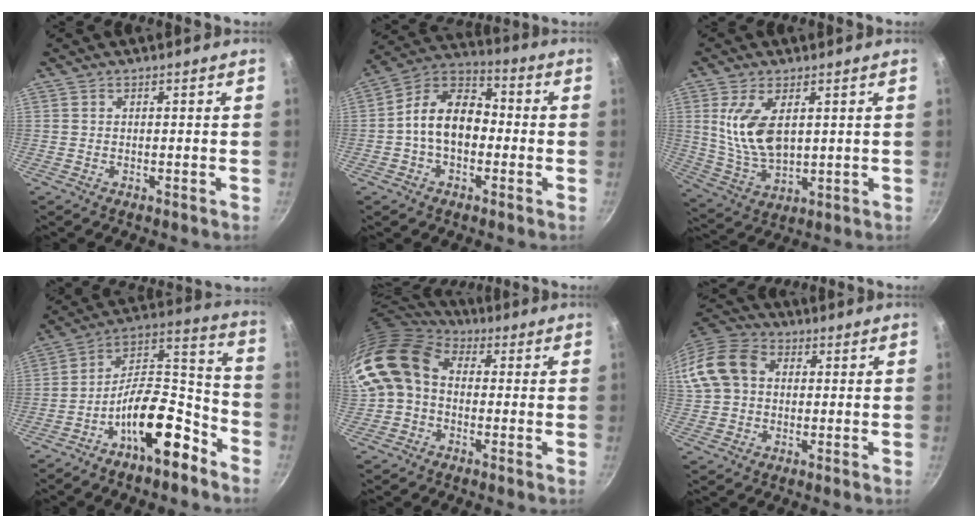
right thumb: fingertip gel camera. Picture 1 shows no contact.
{"total": 12.2, "force": [-1.6, 8.4, 8.7], "torque": [-0.110, 0.044, -0.048]}
{"total": 11.3, "force": [2.7, 6.0, 9.2], "torque": [-0.171, -0.024, 0.063]}
{"total": 18.1, "force": [-10.2, 7.3, 13.1], "torque": [-0.175, 0.102, -0.181]}
{"total": 13.5, "force": [0.2, 10.4, 8.5], "torque": [-0.150, 0.031, -0.015]}
{"total": 14.4, "force": [2.3, 11.0, 9.0], "torque": [-0.177, 0.034, 0.029]}